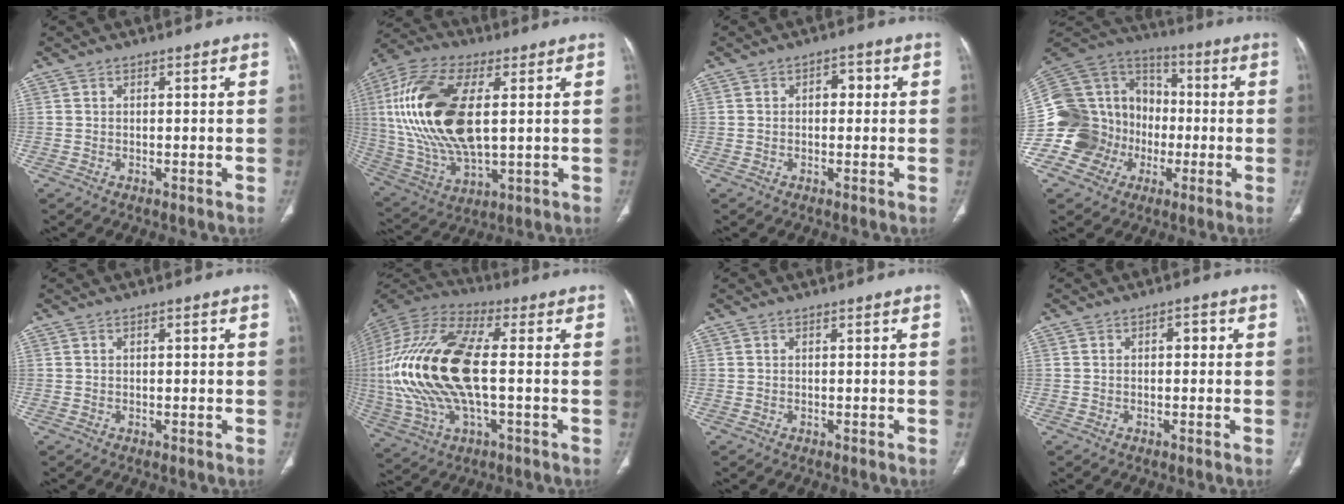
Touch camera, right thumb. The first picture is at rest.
{"total": 23.2, "force": [3.5, 11.0, 20.1], "torque": [-0.428, -0.009, 0.066]}
{"total": 2.8, "force": [0.3, 1.9, 2.1], "torque": [-0.018, 0.011, -0.001]}
{"total": 21.8, "force": [-4.8, 19.9, 7.5], "torque": [-0.135, 0.097, -0.076]}
{"total": 1.1, "force": [0.2, 0.5, 0.9], "torque": [-0.016, 0.003, 0.003]}
{"total": 25.5, "force": [-0.6, 10.7, 23.1], "torque": [-0.527, 0.011, -0.009]}
{"total": 0.0}
{"total": 1.4, "force": [0.2, 0.8, 1.1], "torque": [-0.013, 0.006, 0.000]}